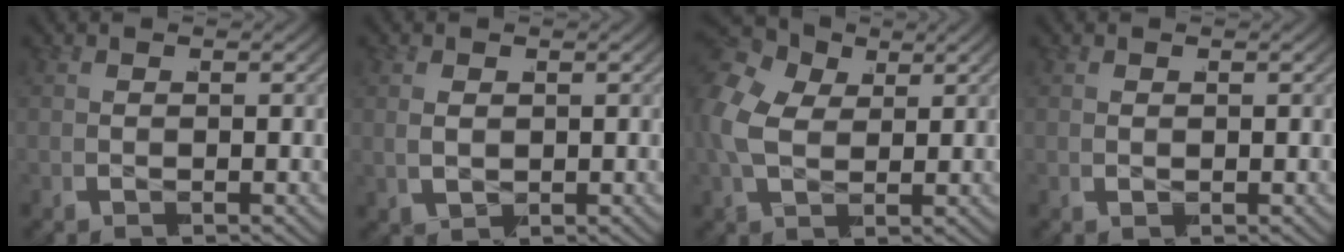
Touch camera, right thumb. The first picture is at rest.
{"total": 1.4, "force": [0.3, 1.1, 0.8], "torque": [-0.017, 0.000, 0.010]}
{"total": 7.9, "force": [2.5, 5.9, 4.7], "torque": [-0.112, 0.002, 0.034]}
{"total": 0.0}